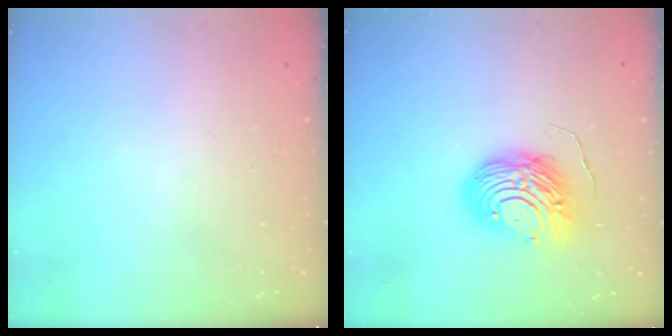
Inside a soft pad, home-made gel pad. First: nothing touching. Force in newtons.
{"total": 10.4, "press": 10.3, "slide": 1.1}